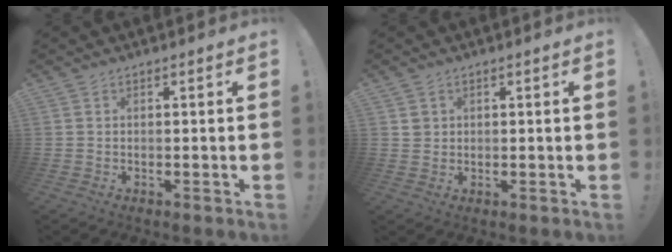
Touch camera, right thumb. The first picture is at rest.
{"total": 2.3, "force": [1.2, 2.0, 0.4], "torque": [0.005, -0.006, 0.020]}